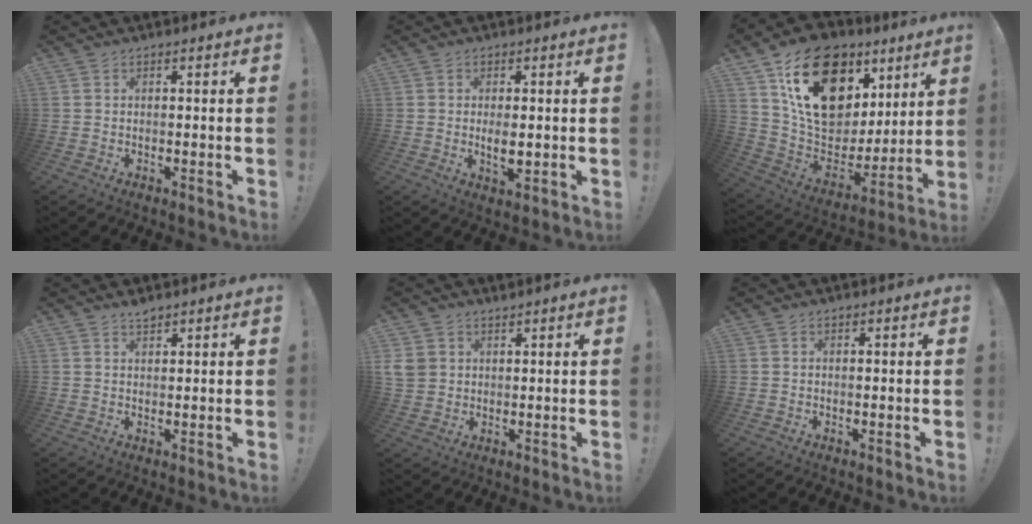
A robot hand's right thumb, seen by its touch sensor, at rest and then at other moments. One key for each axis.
{"total": 4.5, "fx": 0.1, "fy": 1.8, "fz": 4.1, "tx": -0.063, "ty": -0.004, "tz": 0.000}
{"total": 23.4, "fx": 12.0, "fy": 15.0, "fz": 13.4, "tx": -0.195, "ty": -0.059, "tz": 0.238}
{"total": 1.8, "fx": 1.7, "fy": 0.4, "fz": 0.6, "tx": -0.004, "ty": -0.009, "tz": 0.029}
{"total": 5.1, "fx": 2.6, "fy": 3.7, "fz": 2.2, "tx": -0.047, "ty": -0.006, "tz": 0.055}
{"total": 0.0}